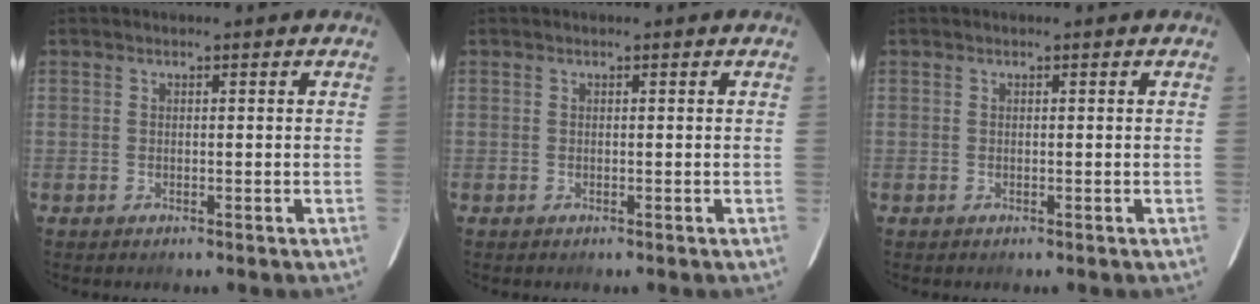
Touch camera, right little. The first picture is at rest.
{"total": 0.0}
{"total": 0.0}